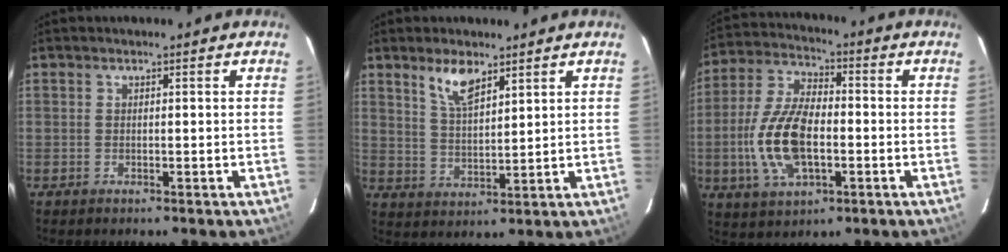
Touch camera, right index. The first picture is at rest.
{"total": 6.3, "force": [4.3, 2.3, 4.0], "torque": [-0.074, 0.001, 0.087]}
{"total": 14.3, "force": [-2.8, 7.0, 12.1], "torque": [-0.260, 0.004, -0.051]}